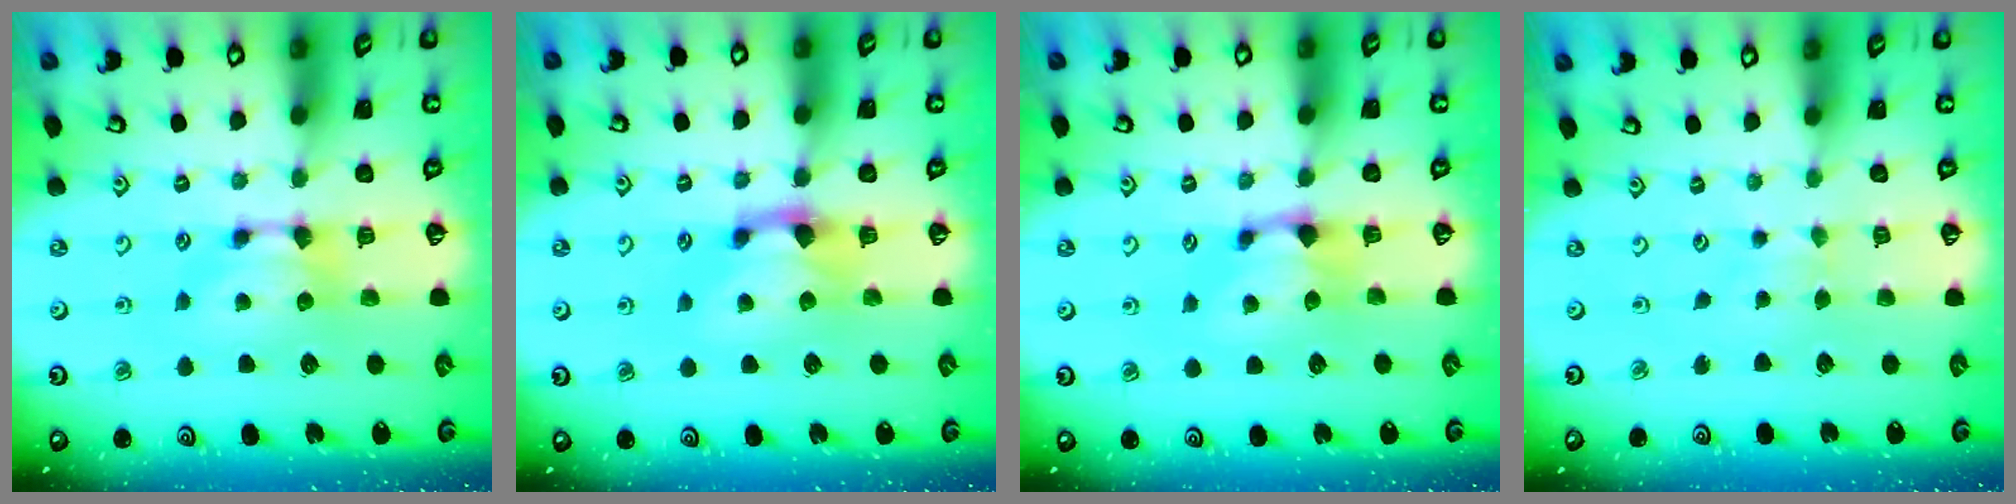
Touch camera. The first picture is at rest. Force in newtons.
{"total": 1.3, "press": 0.5, "slide": 1.2}
{"total": 0.8, "press": 0.0, "slide": 0.8}
{"total": 2.4, "press": 2.4, "slide": 0.1}